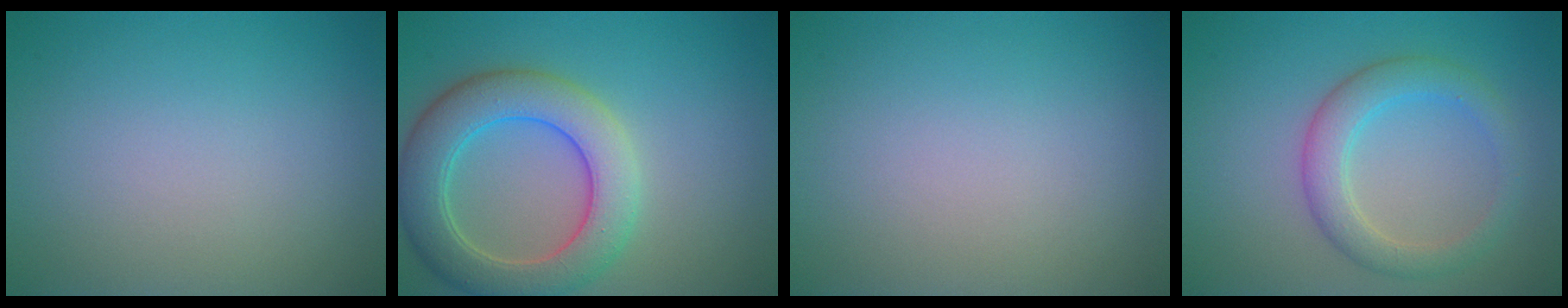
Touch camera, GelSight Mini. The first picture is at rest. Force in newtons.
{"total": 7.0, "press": 7.0, "slide": 0.7}
{"total": 0.0}
{"total": 3.7, "press": 3.7, "slide": 0.2}